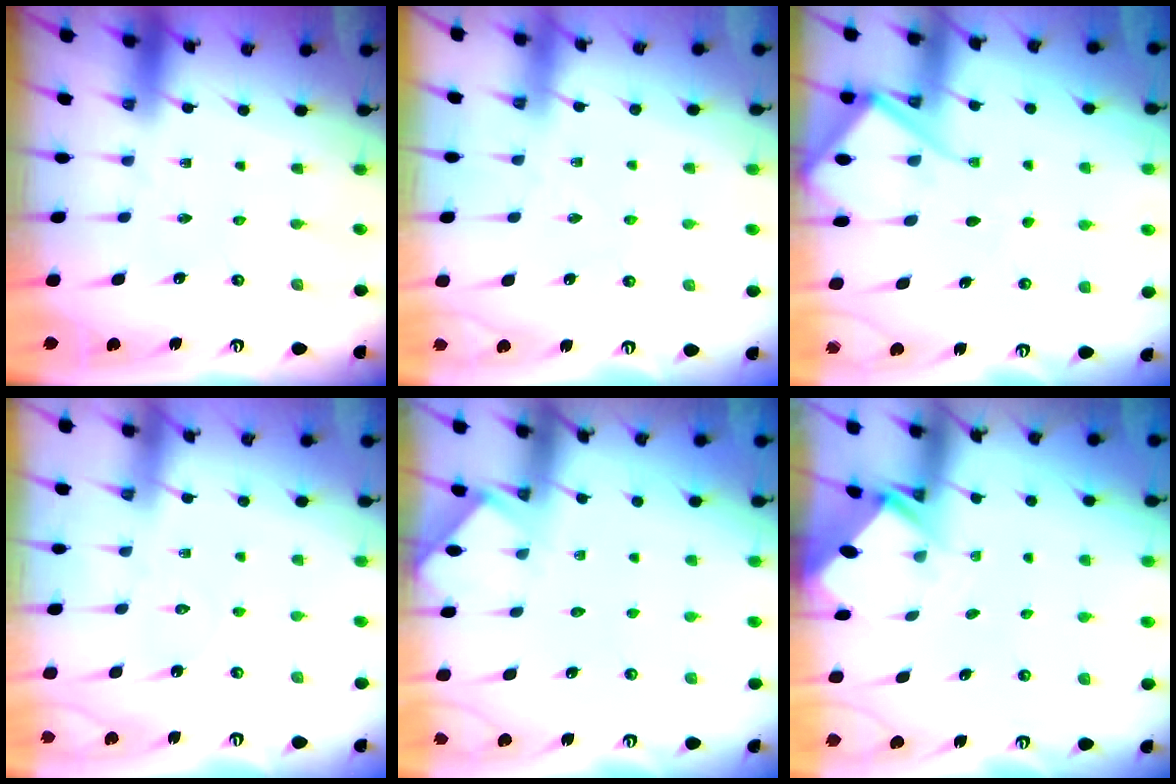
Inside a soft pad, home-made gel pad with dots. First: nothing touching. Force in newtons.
{"total": 2.6, "press": 2.5, "slide": 0.5}
{"total": 9.6, "press": 9.6, "slide": 0.9}
{"total": 4.6, "press": 4.6, "slide": 0.5}
{"total": 2.6, "press": 2.6, "slide": 0.4}
{"total": 2.0, "press": 2.0, "slide": 0.2}